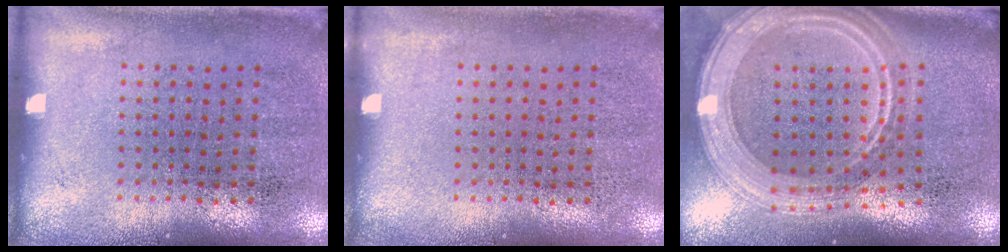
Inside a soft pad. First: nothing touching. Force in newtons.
{"total": 0.0}
{"total": 3.1, "press": 2.5, "slide": 1.7}